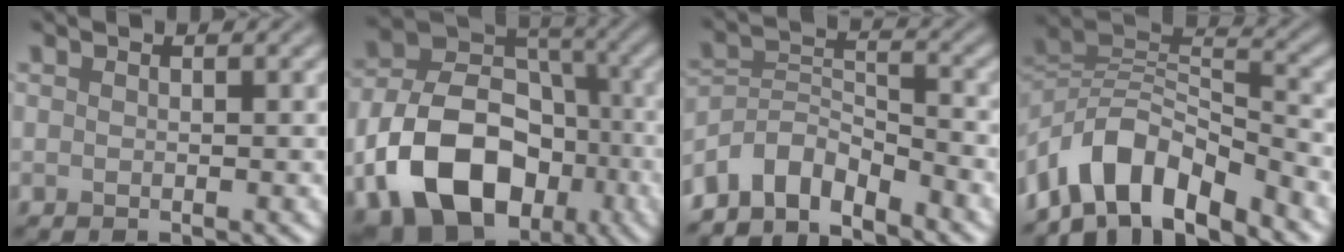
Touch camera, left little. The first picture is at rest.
{"total": 13.0, "force": [-4.4, 9.3, 8.0], "torque": [-0.157, -0.017, -0.077]}
{"total": 5.3, "force": [-4.6, 1.9, 1.8], "torque": [-0.022, -0.001, -0.093]}
{"total": 8.5, "force": [-5.4, 3.9, 5.3], "torque": [-0.076, 0.005, -0.106]}